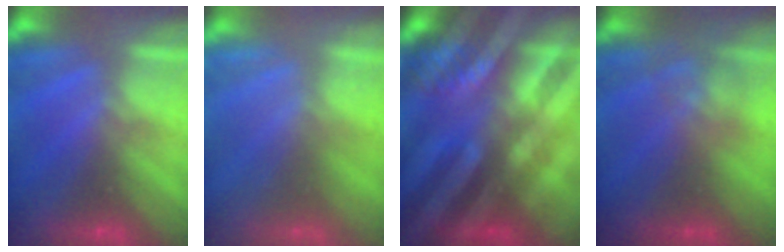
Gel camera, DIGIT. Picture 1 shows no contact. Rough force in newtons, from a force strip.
{"total": 2.2}
{"total": 7.1}
{"total": 2.5}